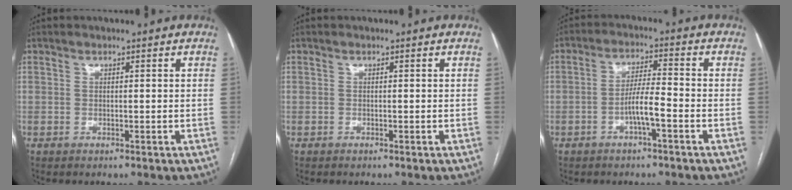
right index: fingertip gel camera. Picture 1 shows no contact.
{"total": 0.0}
{"total": 4.9, "force": [-2.1, 0.3, 4.4], "torque": [-0.086, 0.010, -0.037]}